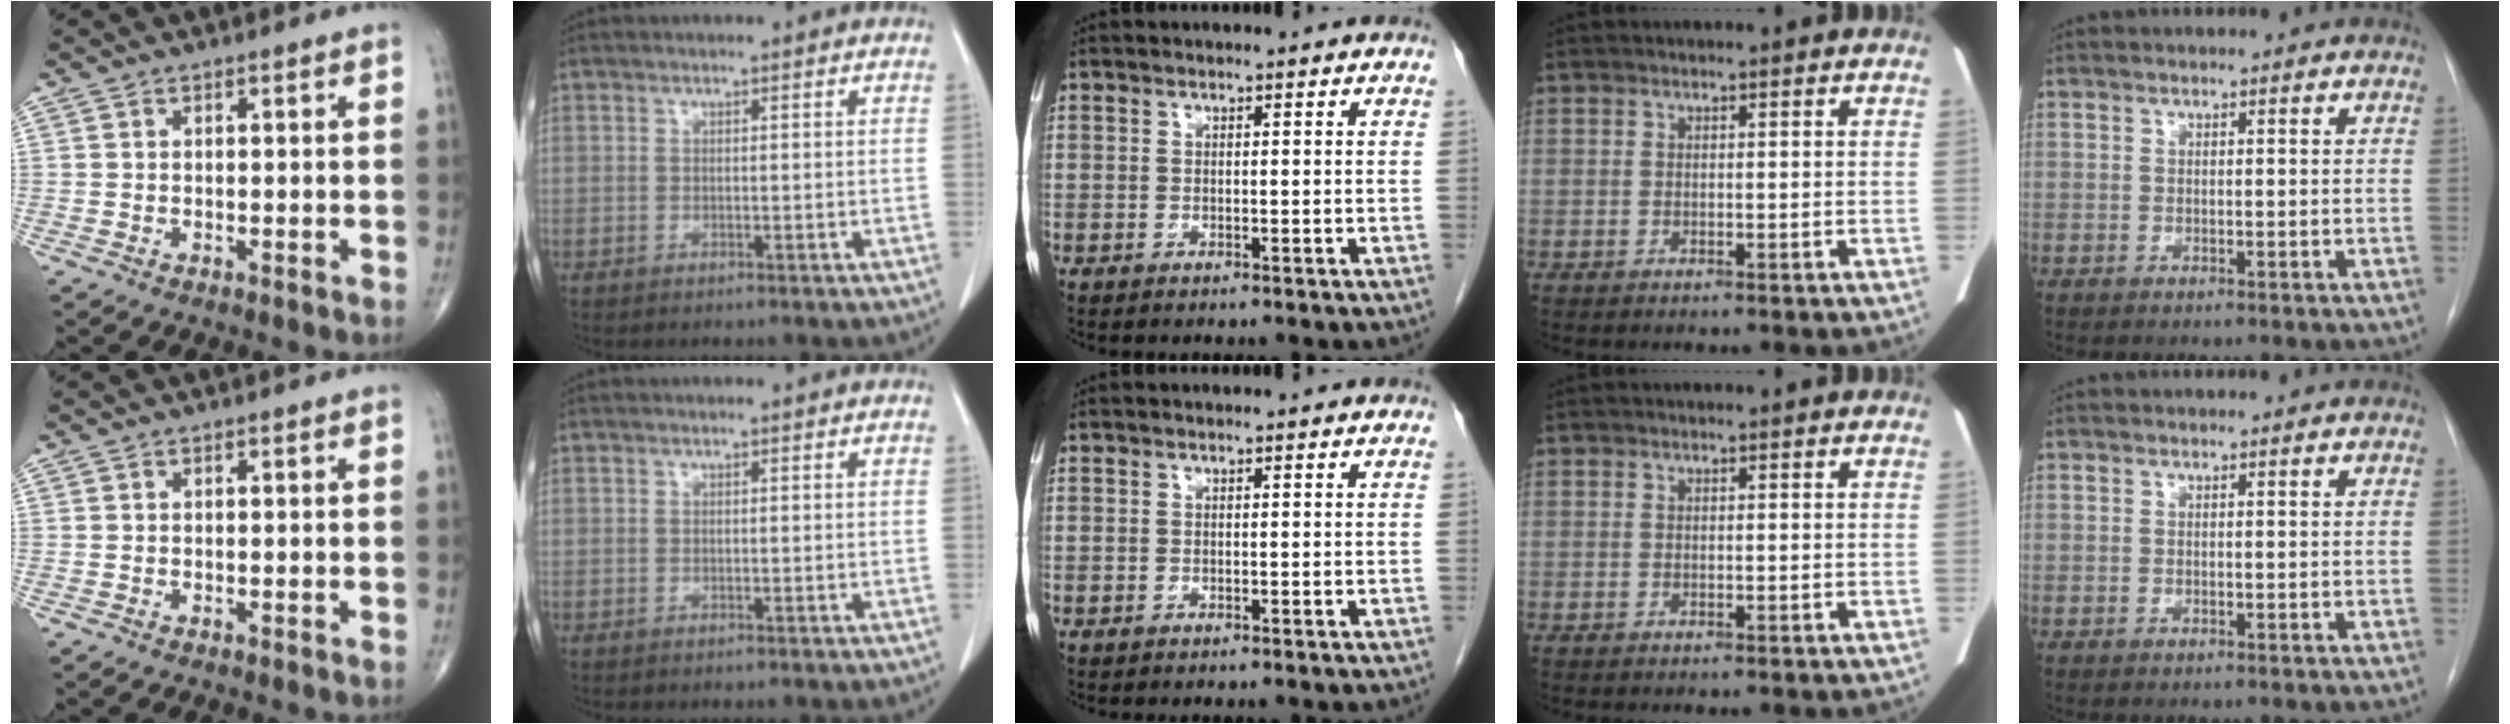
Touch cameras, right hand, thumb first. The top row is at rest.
{}